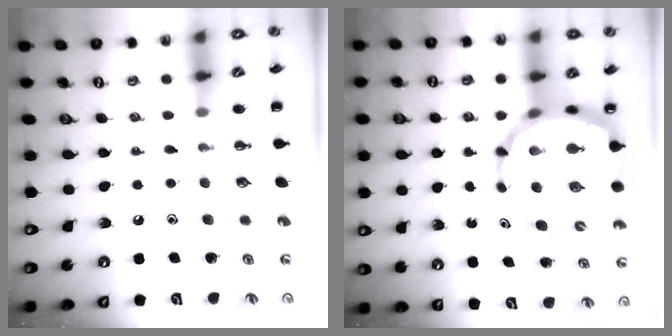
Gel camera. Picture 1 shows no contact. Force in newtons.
{"total": 10.8, "press": 10.4, "slide": 3.0}